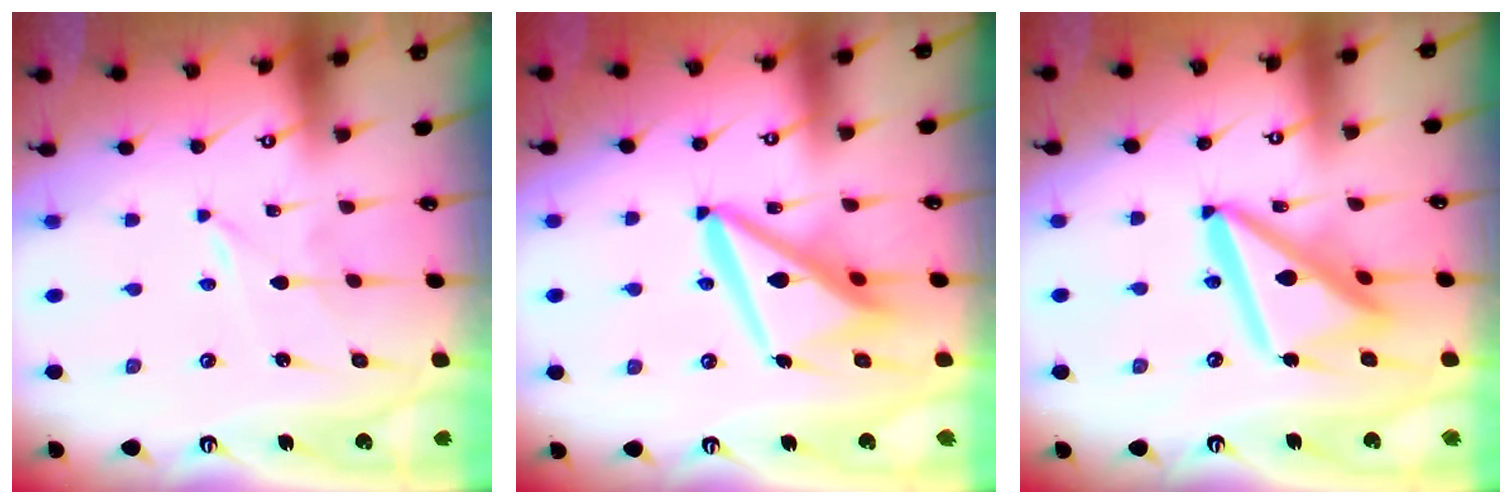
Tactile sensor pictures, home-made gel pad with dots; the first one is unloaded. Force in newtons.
{"total": 13.8, "press": 13.7, "slide": 1.5}
{"total": 16.8, "press": 16.7, "slide": 1.8}